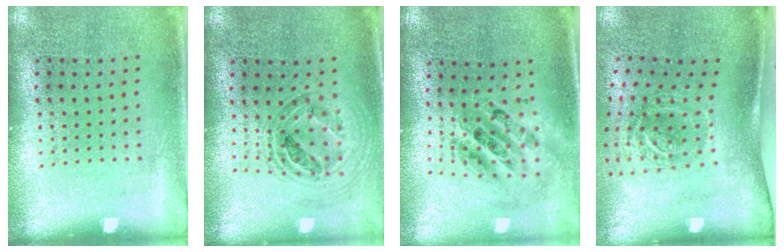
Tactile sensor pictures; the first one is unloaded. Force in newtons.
{"total": 0.9, "press": 0.9, "slide": 0.0}
{"total": 2.1, "press": 1.6, "slide": 1.4}
{"total": 2.0, "press": 1.3, "slide": 1.6}